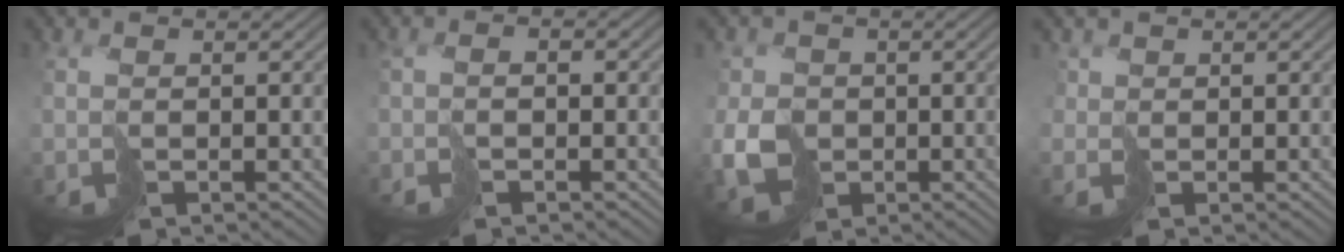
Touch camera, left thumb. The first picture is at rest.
{"total": 1.3, "force": [-0.7, 0.5, 1.0], "torque": [-0.020, 0.002, -0.016]}
{"total": 5.2, "force": [-1.3, 4.6, 2.3], "torque": [-0.059, -0.015, -0.029]}
{"total": 1.5, "force": [0.4, 1.5, -0.2], "torque": [0.001, -0.005, 0.007]}